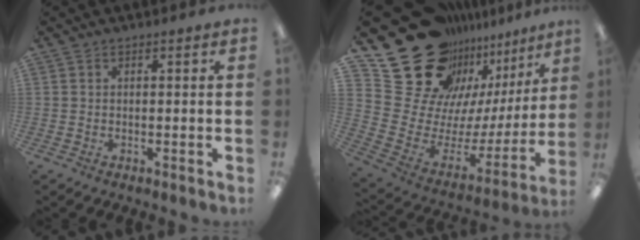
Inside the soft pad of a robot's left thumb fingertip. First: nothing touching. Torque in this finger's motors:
{"motor_torque": [0.29, 0.36, 0.90, -1.87, 0.13]}